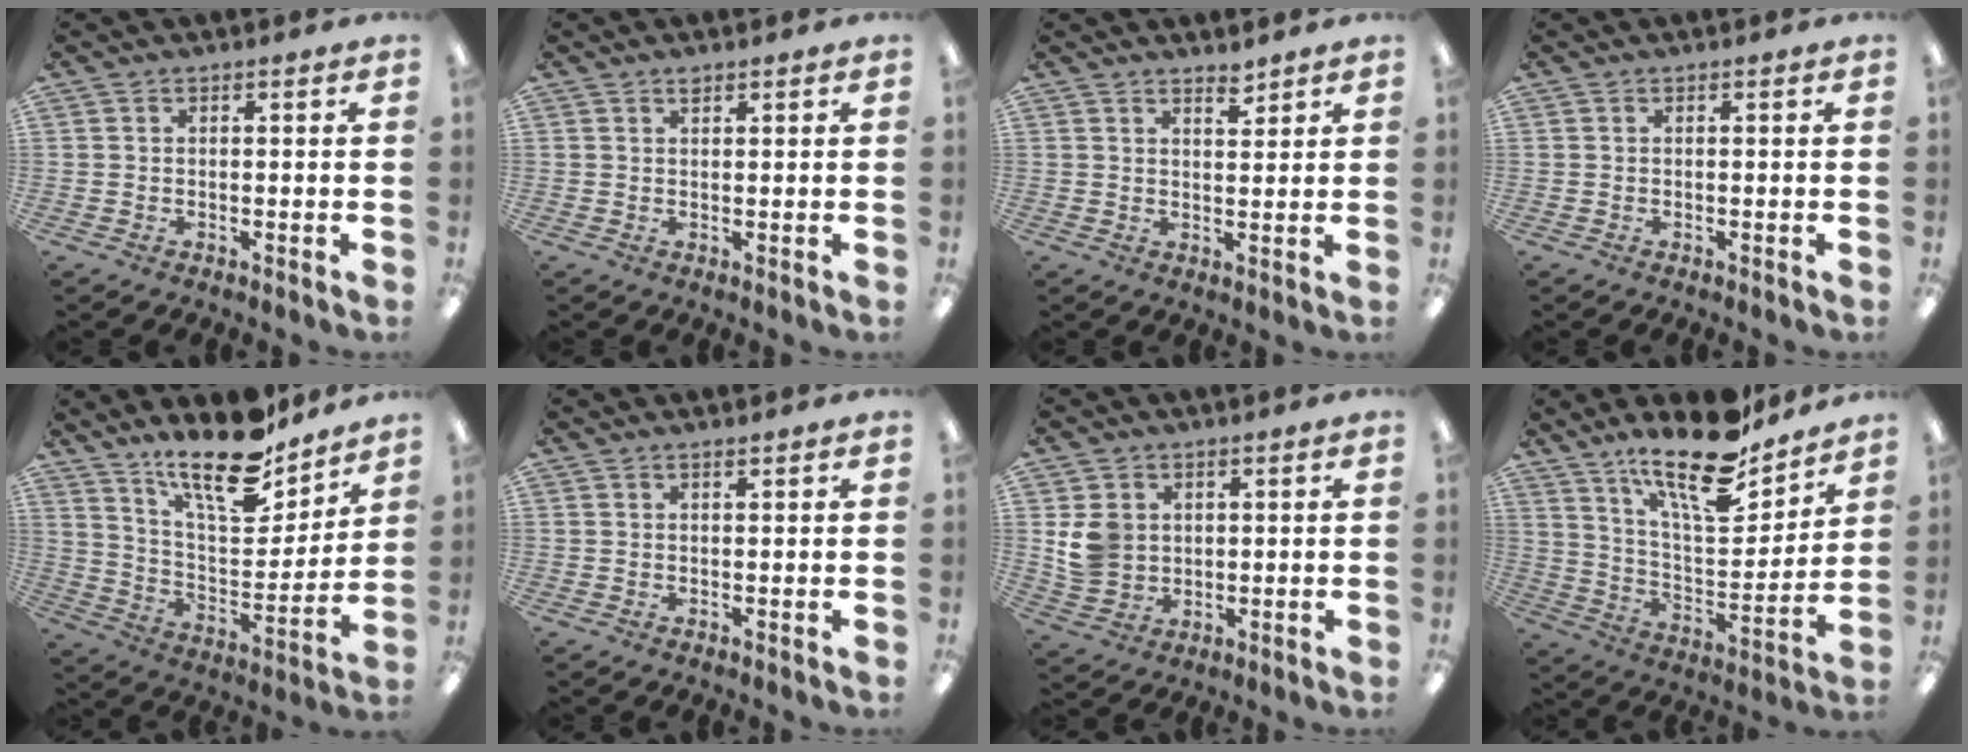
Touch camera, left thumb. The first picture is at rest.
{"total": 1.1, "force": [0.9, 0.3, 0.4], "torque": [-0.001, -0.004, 0.016]}
{"total": 3.0, "force": [2.7, 0.9, 0.9], "torque": [0.002, -0.022, 0.044]}
{"total": 0.0}
{"total": 18.1, "force": [14.6, 5.8, 9.1], "torque": [-0.156, -0.101, 0.250]}
{"total": 0.8, "force": [0.8, 0.1, 0.2], "torque": [-0.004, -0.001, 0.015]}
{"total": 7.0, "force": [1.9, 6.1, 2.7], "torque": [-0.046, 0.005, 0.038]}
{"total": 19.3, "force": [14.7, 6.3, 10.9], "torque": [-0.184, -0.095, 0.249]}